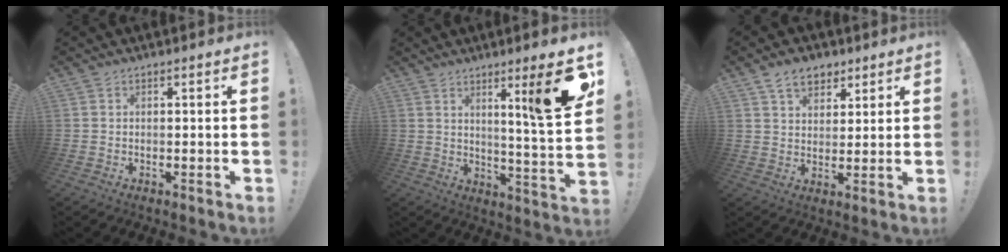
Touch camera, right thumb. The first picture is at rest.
{"total": 12.8, "force": [6.4, -1.1, 11.0], "torque": [-0.150, -0.051, 0.078]}
{"total": 8.1, "force": [5.1, 5.3, 3.4], "torque": [-0.048, -0.021, 0.096]}